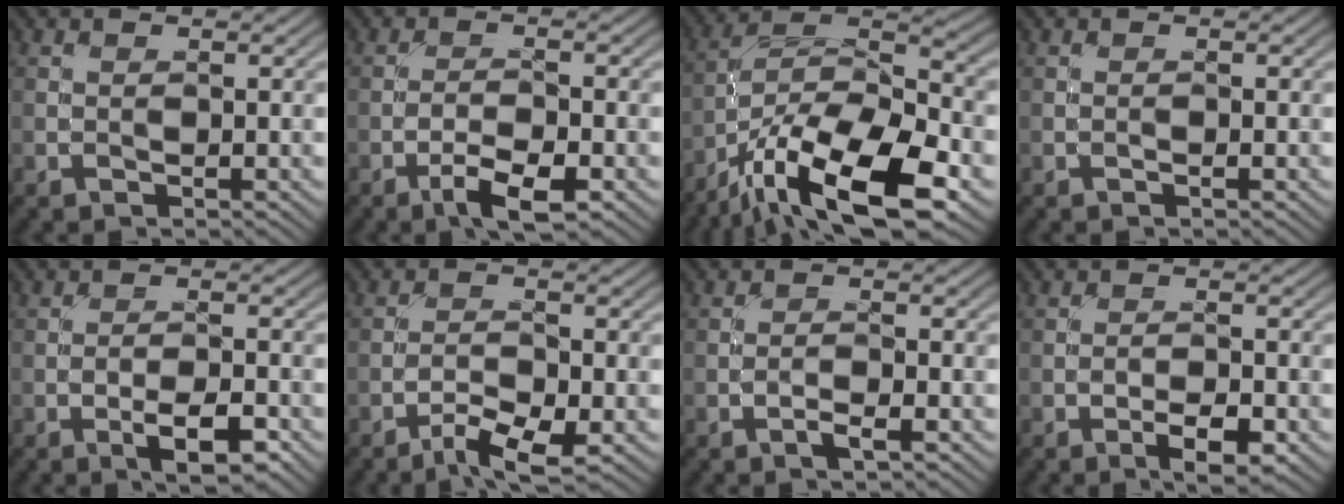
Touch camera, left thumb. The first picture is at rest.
{"total": 4.8, "force": [-2.8, 1.4, 3.6], "torque": [-0.066, 0.003, -0.051]}
{"total": 17.5, "force": [-11.1, 6.1, 12.1], "torque": [-0.229, -0.016, -0.204]}
{"total": 0.0}
{"total": 4.4, "force": [-2.4, 1.1, 3.6], "torque": [-0.061, 0.005, -0.038]}
{"total": 4.8, "force": [-3.2, 1.1, 3.4], "torque": [-0.060, -0.001, -0.058]}
{"total": 1.5, "force": [-0.9, 0.1, 1.2], "torque": [-0.025, 0.003, -0.021]}
{"total": 3.7, "force": [-2.0, 1.1, 2.9], "torque": [-0.048, 0.002, -0.032]}